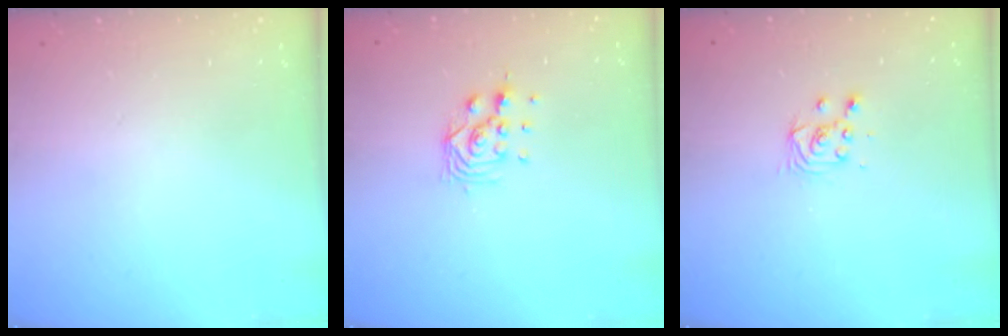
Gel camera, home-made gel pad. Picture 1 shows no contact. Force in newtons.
{"total": 7.9, "press": 7.8, "slide": 0.6}
{"total": 4.2, "press": 4.2, "slide": 0.5}